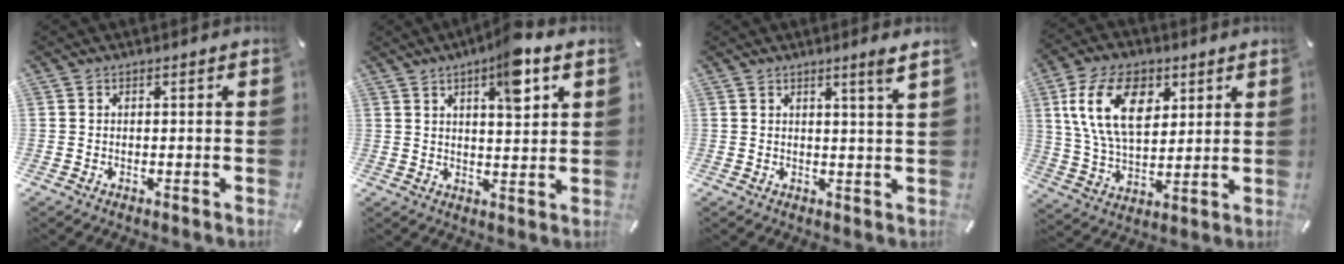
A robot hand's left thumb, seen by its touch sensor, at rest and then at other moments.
{"total": 8.7, "force": [4.8, 2.3, 6.9], "torque": [-0.104, -0.019, 0.076]}
{"total": 3.8, "force": [2.4, -0.5, 2.8], "torque": [-0.042, -0.019, 0.037]}
{"total": 15.6, "force": [6.1, 9.6, 10.7], "torque": [-0.224, 0.002, 0.107]}